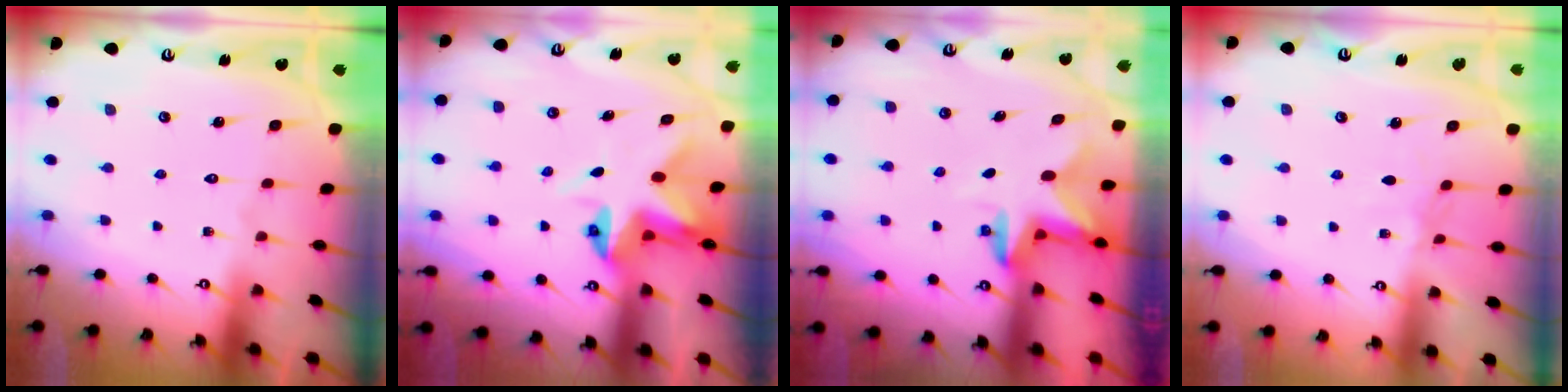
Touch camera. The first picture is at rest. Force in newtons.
{"total": 4.1, "press": 4.1, "slide": 0.2}
{"total": 2.5, "press": 2.5, "slide": 0.5}
{"total": 2.9, "press": 2.9, "slide": 0.5}